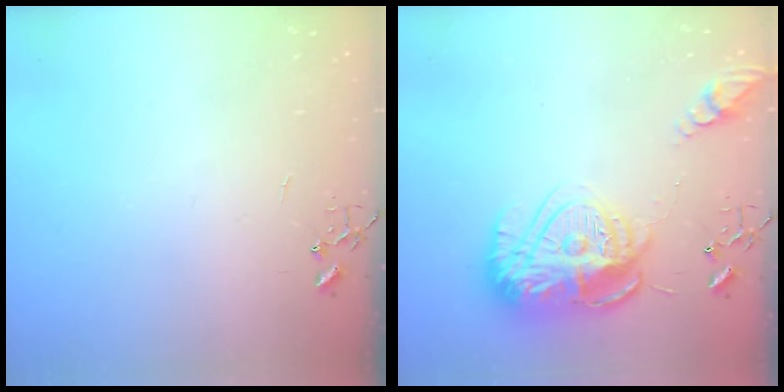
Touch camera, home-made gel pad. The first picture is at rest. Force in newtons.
{"total": 18.0, "press": 17.9, "slide": 1.8}